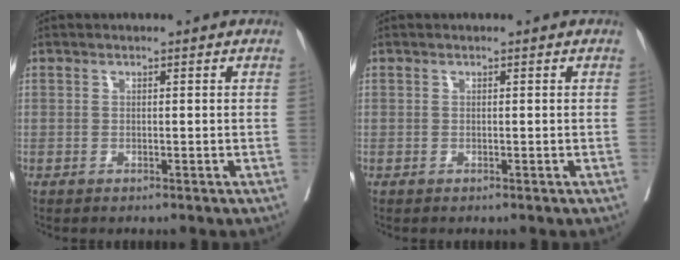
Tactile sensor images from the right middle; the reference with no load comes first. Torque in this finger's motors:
{"motor_torque": [0.00, 0.00, 0.00, 0.00]}